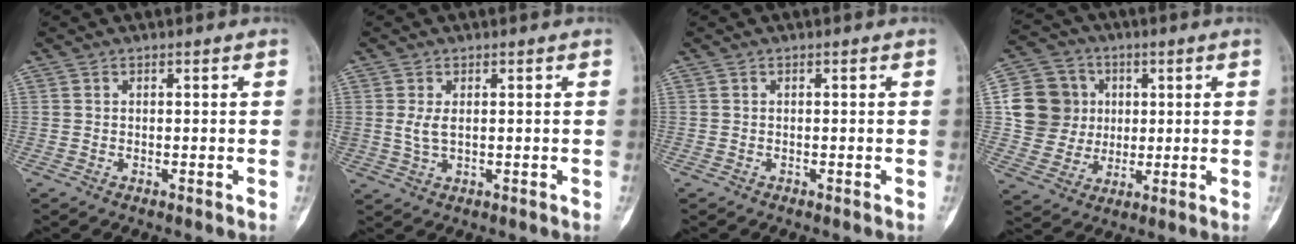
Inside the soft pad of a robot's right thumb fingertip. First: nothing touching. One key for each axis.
{"total": 2.8, "fx": 0.5, "fy": 1.5, "fz": 2.3, "tx": -0.051, "ty": -0.003, "tz": 0.018}
{"total": 0.0}
{"total": 13.1, "fx": 1.9, "fy": 12.2, "fz": 4.1, "tx": -0.049, "ty": 0.011, "tz": 0.039}